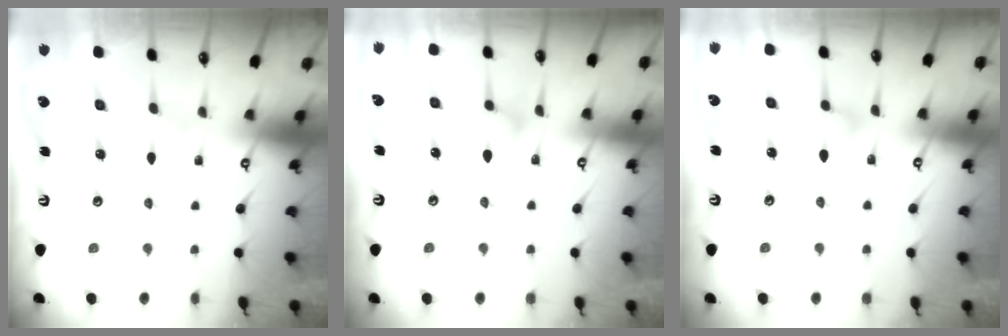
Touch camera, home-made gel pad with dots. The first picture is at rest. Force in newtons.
{"total": 10.2, "press": 10.1, "slide": 0.5}
{"total": 4.7, "press": 4.7, "slide": 0.3}